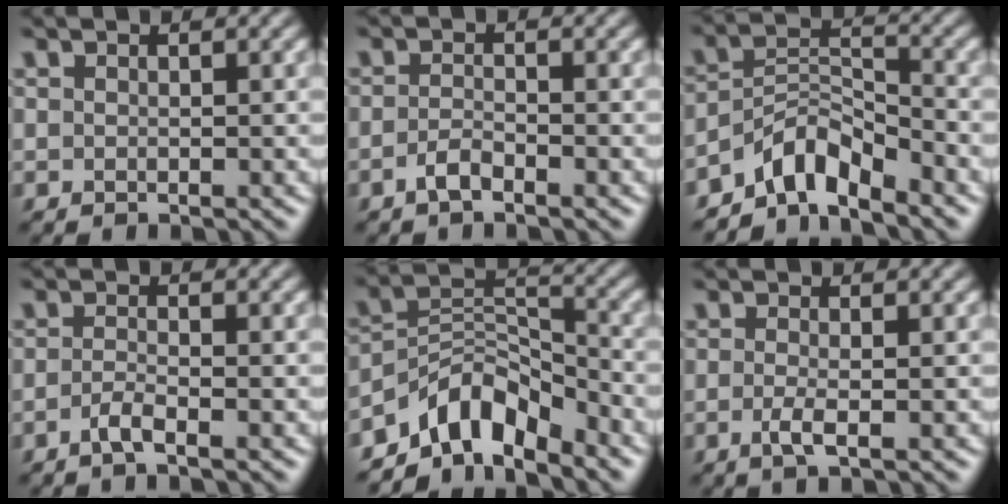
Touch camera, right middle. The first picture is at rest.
{"total": 1.6, "force": [-1.0, 0.5, 1.1], "torque": [-0.025, 0.002, -0.024]}
{"total": 4.7, "force": [-3.8, 1.6, 2.2], "torque": [-0.030, 0.009, -0.081]}
{"total": 1.5, "force": [-0.9, 0.3, 1.2], "torque": [-0.025, 0.003, -0.023]}
{"total": 6.5, "force": [-5.0, 2.9, 3.0], "torque": [-0.033, 0.005, -0.102]}
{"total": 1.8, "force": [-0.5, 0.5, 1.7], "torque": [-0.034, -0.005, -0.014]}